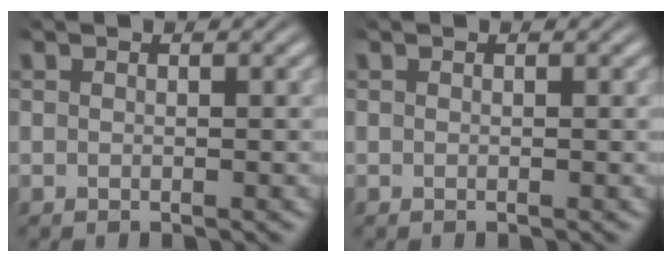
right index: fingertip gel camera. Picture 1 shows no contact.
{"total": 1.0, "force": [-0.7, 0.5, -0.4], "torque": [0.003, 0.001, -0.015]}